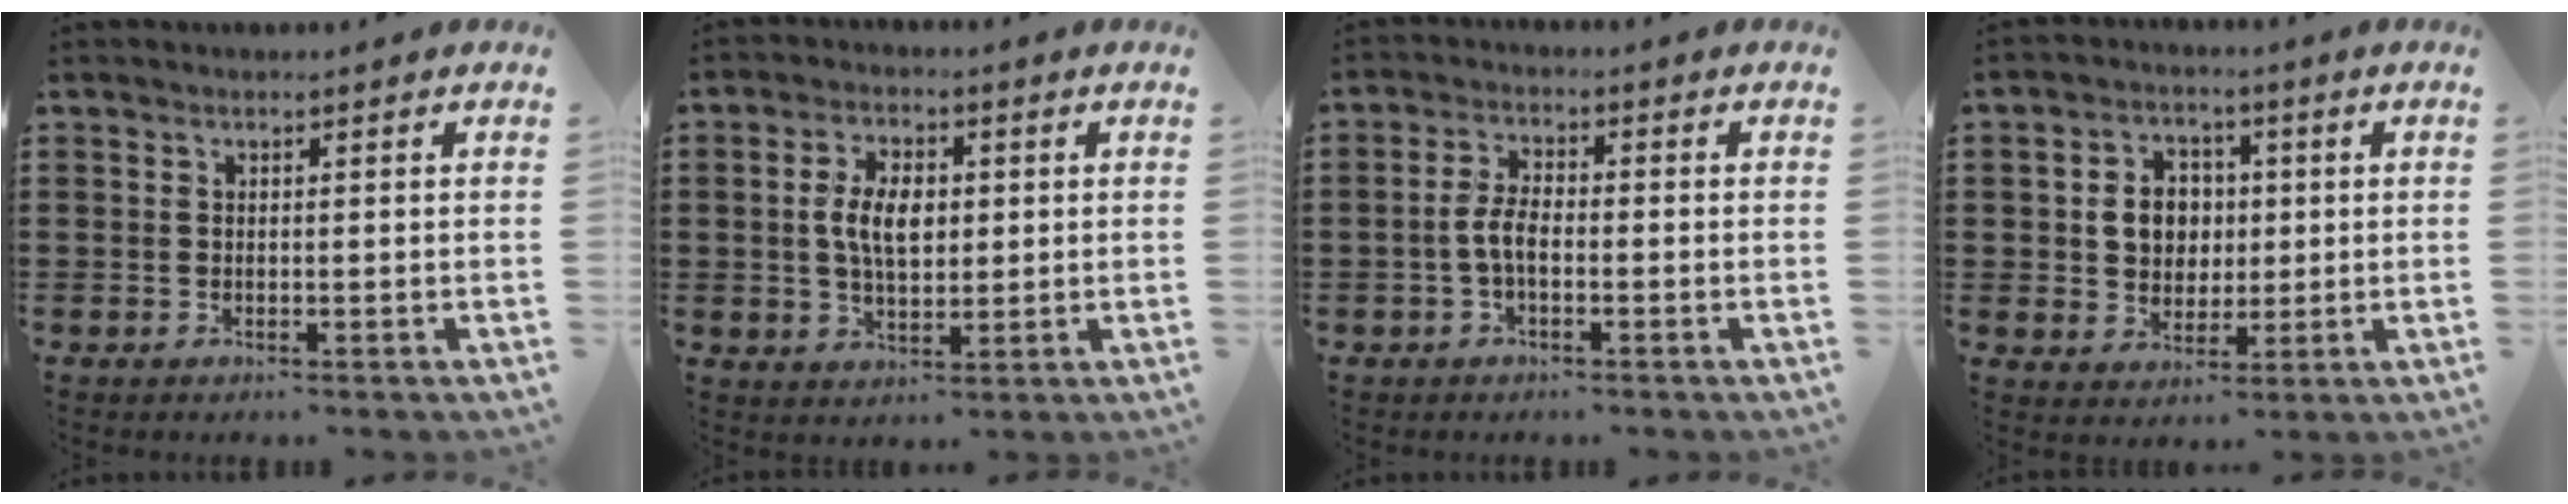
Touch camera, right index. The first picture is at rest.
{"total": 6.3, "force": [0.4, 3.4, 5.3], "torque": [-0.105, 0.007, 0.002]}
{"total": 4.0, "force": [-1.1, 1.6, 3.5], "torque": [-0.083, 0.000, -0.027]}
{"total": 6.2, "force": [0.5, 5.3, 3.1], "torque": [-0.063, 0.012, 0.004]}